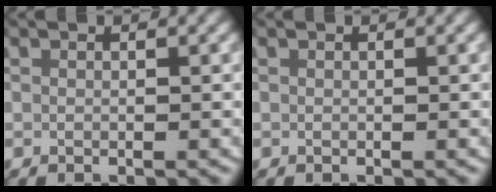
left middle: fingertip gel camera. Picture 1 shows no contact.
{"total": 0.0}